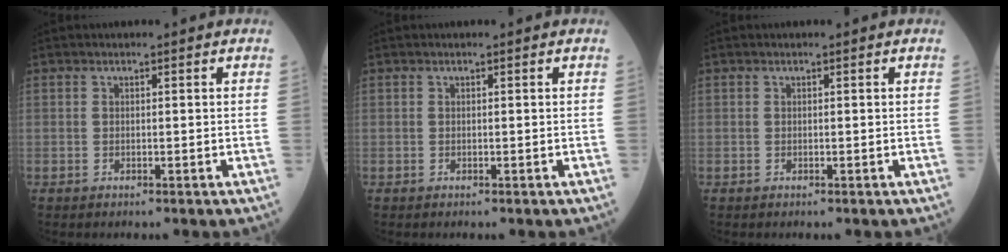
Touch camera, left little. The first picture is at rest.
{"total": 0.0}
{"total": 0.0}